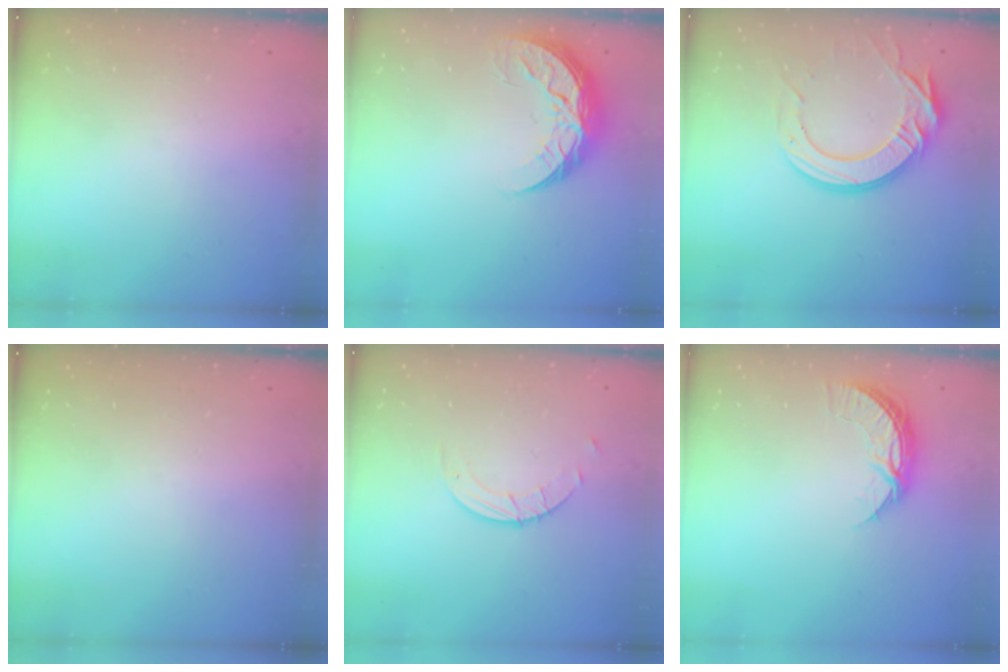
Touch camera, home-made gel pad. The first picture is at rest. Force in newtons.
{"total": 9.0, "press": 9.0, "slide": 0.3}
{"total": 15.8, "press": 15.7, "slide": 1.7}
{"total": 0.0}
{"total": 2.7, "press": 2.7, "slide": 0.3}
{"total": 6.7, "press": 6.7, "slide": 0.2}